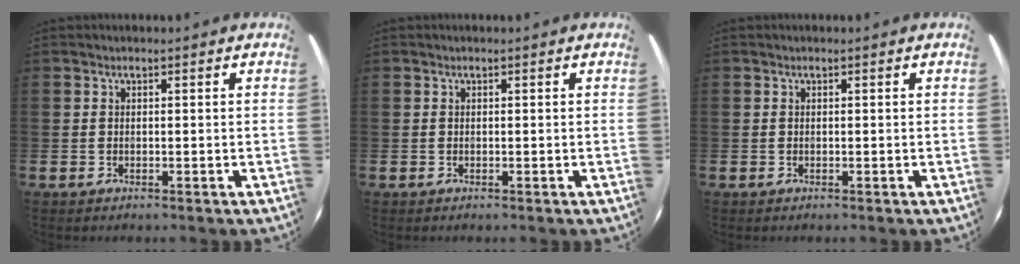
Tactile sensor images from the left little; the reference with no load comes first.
{"total": 0.0}
{"total": 0.0}